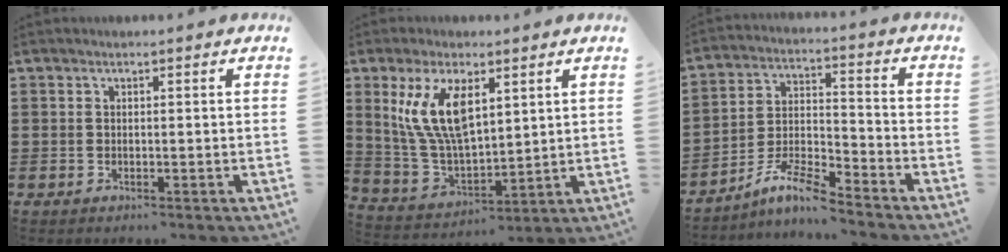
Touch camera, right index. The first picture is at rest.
{"total": 11.0, "force": [4.2, 4.8, 8.9], "torque": [-0.201, 0.000, 0.073]}
{"total": 7.7, "force": [-6.5, 1.0, 4.1], "torque": [-0.091, -0.001, -0.127]}